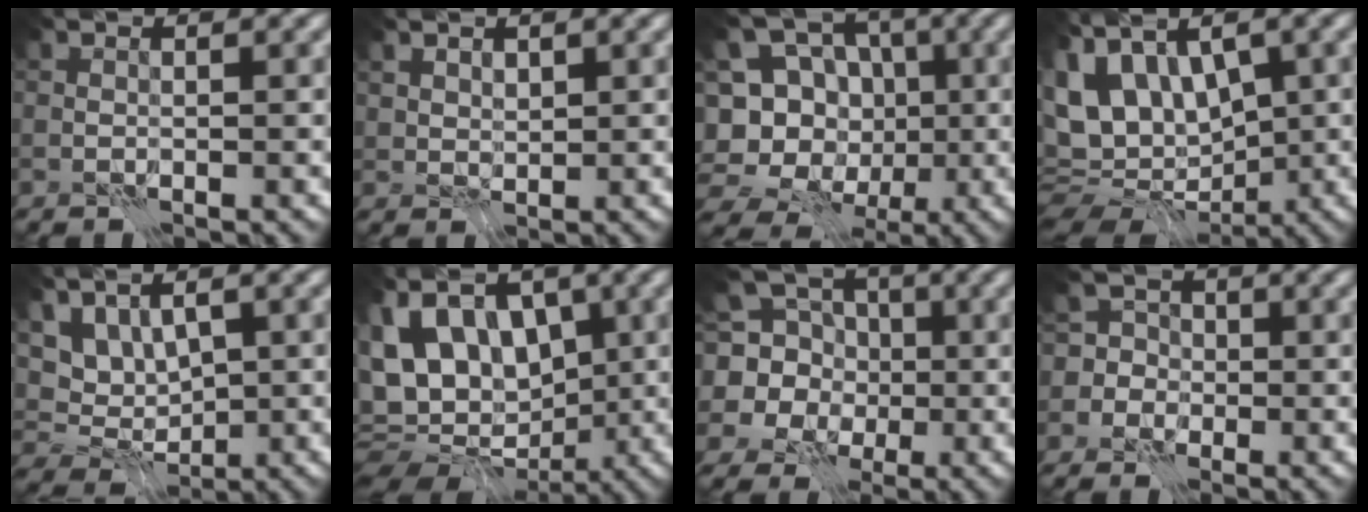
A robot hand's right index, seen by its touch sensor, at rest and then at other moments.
{"total": 1.6, "force": [0.9, 1.1, 0.7], "torque": [-0.014, -0.003, 0.017]}
{"total": 14.3, "force": [-5.9, 12.2, 4.3], "torque": [-0.117, -0.002, -0.091]}
{"total": 10.1, "force": [2.1, 6.3, 7.7], "torque": [-0.132, 0.013, 0.056]}
{"total": 5.9, "force": [1.5, 3.7, 4.3], "torque": [-0.067, 0.004, 0.034]}
{"total": 13.1, "force": [2.3, 9.1, 9.2], "torque": [-0.142, 0.036, 0.030]}
{"total": 10.7, "force": [0.3, 9.9, 4.2], "torque": [-0.121, 0.034, -0.033]}
{"total": 6.7, "force": [-1.4, 6.3, 1.6], "torque": [-0.012, 0.027, -0.072]}